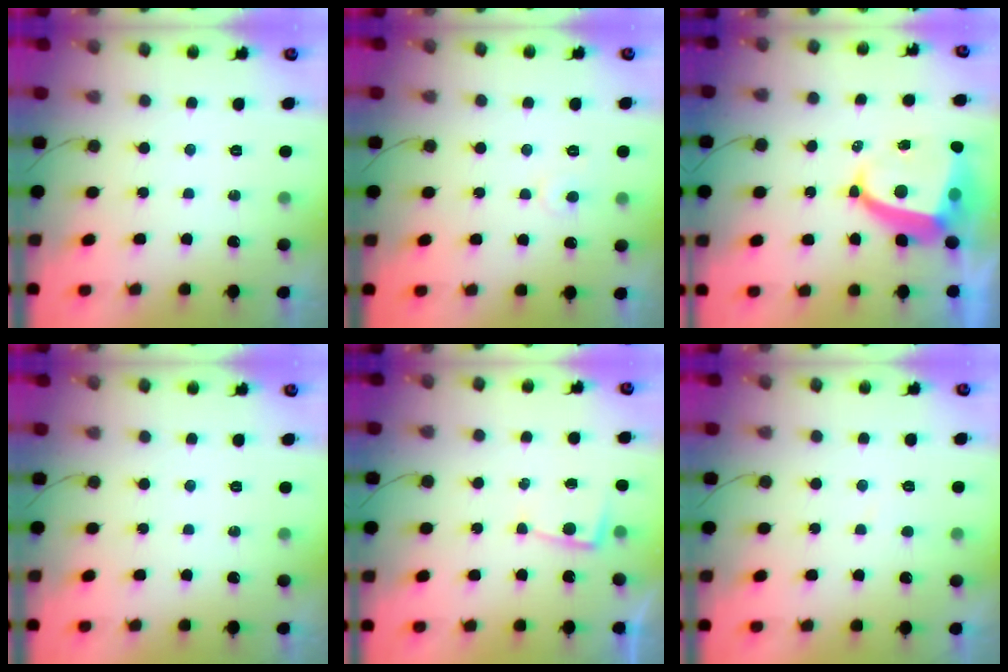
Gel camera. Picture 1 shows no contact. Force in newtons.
{"total": 3.9, "press": 3.9, "slide": 0.3}
{"total": 8.1, "press": 8.0, "slide": 0.8}
{"total": 0.0}
{"total": 3.2, "press": 3.2, "slide": 0.4}
{"total": 2.4, "press": 2.4, "slide": 0.4}